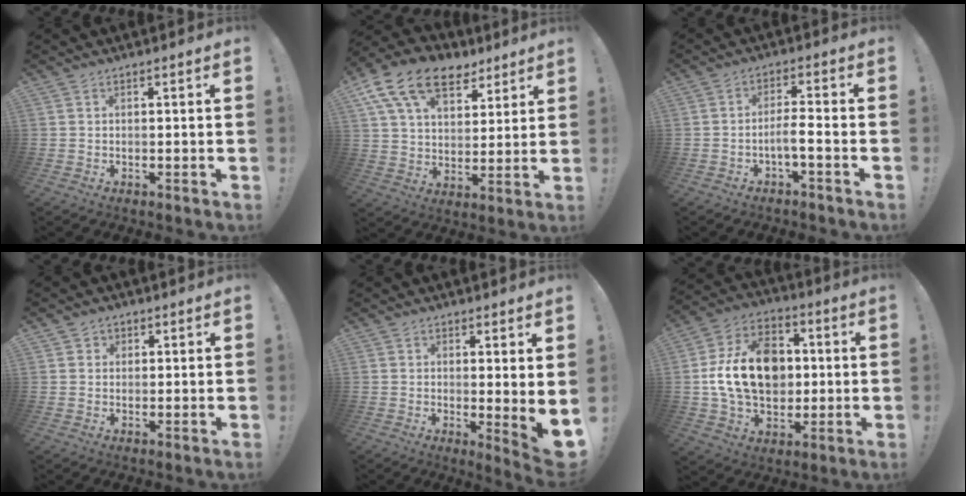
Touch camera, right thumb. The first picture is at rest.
{"total": 17.5, "force": [9.6, 10.8, 9.9], "torque": [-0.162, -0.047, 0.177]}
{"total": 5.4, "force": [-2.4, 0.9, 4.8], "torque": [-0.081, 0.007, -0.041]}
{"total": 2.0, "force": [0.9, 1.8, 0.3], "torque": [0.002, -0.006, 0.014]}
{"total": 4.5, "force": [1.7, 0.1, 4.2], "torque": [-0.041, -0.035, 0.030]}
{"total": 19.8, "force": [1.3, 14.6, 13.2], "torque": [-0.215, 0.012, 0.034]}